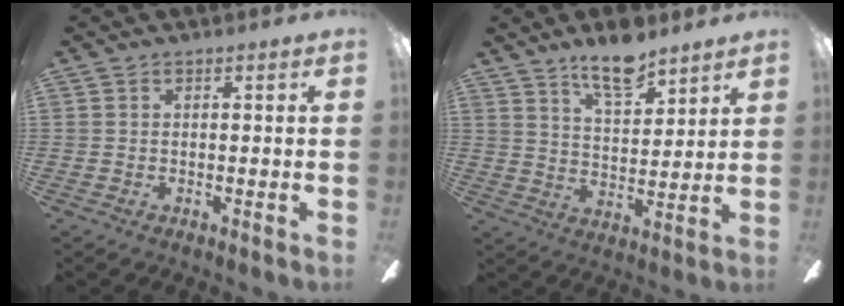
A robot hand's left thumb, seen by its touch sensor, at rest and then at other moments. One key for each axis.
{"total": 11.2, "fx": 8.8, "fy": 3.7, "fz": 5.8, "tx": -0.094, "ty": -0.046, "tz": 0.154}